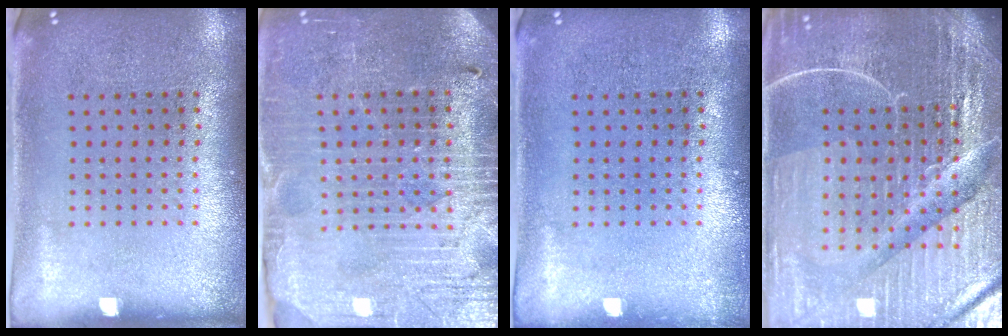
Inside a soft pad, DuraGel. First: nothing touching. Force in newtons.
{"total": 3.9, "press": 3.7, "slide": 1.2}
{"total": 0.6, "press": 0.6, "slide": 0.1}
{"total": 6.8, "press": 6.0, "slide": 3.2}